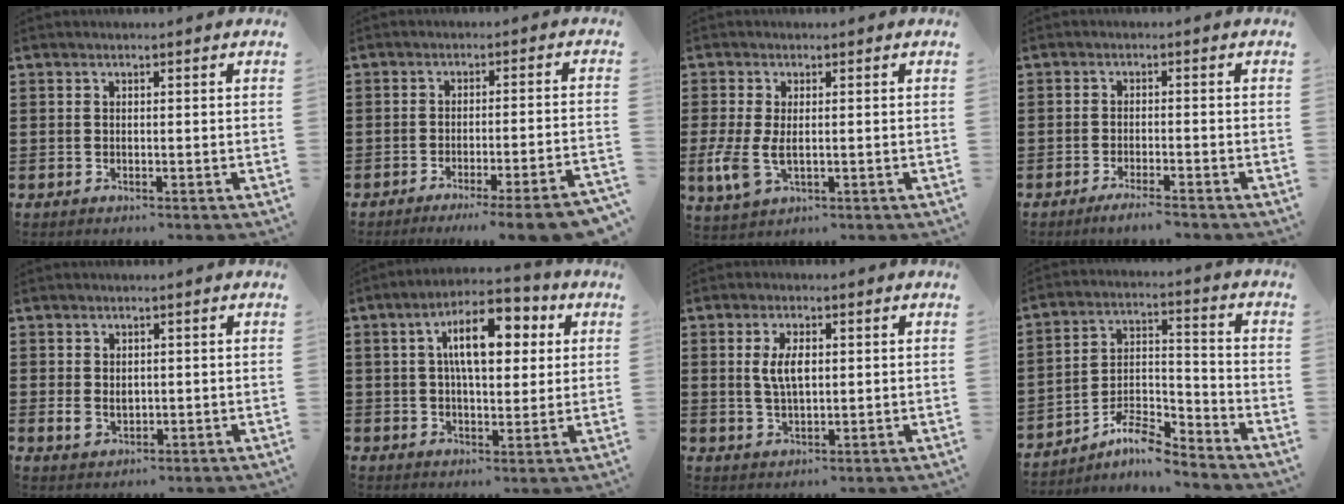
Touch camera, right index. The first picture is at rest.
{"total": 5.0, "force": [-4.0, -0.6, 3.0], "torque": [-0.045, -0.016, -0.073]}
{"total": 4.8, "force": [-0.4, 2.2, 4.2], "torque": [-0.112, -0.012, -0.013]}
{"total": 2.1, "force": [-1.8, -0.2, 1.0], "torque": [-0.015, 0.001, -0.034]}
{"total": 2.1, "force": [0.5, 1.5, 1.3], "torque": [-0.028, 0.005, 0.009]}
{"total": 11.5, "force": [3.7, 5.1, 9.6], "torque": [-0.163, 0.007, 0.057]}
{"total": 4.7, "force": [0.8, 2.1, 4.1], "torque": [-0.085, 0.008, 0.012]}
{"total": 7.6, "force": [-6.6, 1.6, 3.5], "torque": [-0.065, 0.009, -0.125]}